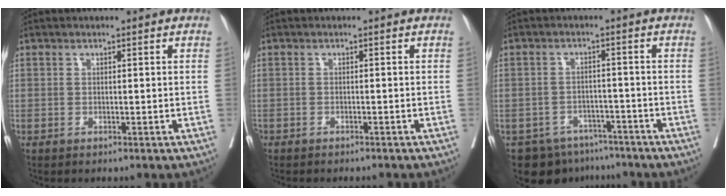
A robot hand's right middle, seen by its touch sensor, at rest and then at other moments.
{"total": 2.9, "force": [-2.5, 1.0, 0.9], "torque": [-0.016, -0.005, -0.033]}
{"total": 7.9, "force": [-6.2, 4.7, 1.2], "torque": [-0.008, 0.010, -0.082]}